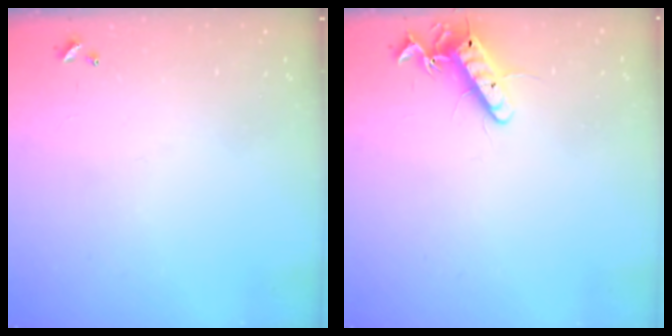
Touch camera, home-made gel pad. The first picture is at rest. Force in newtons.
{"total": 12.8, "press": 12.8, "slide": 0.6}